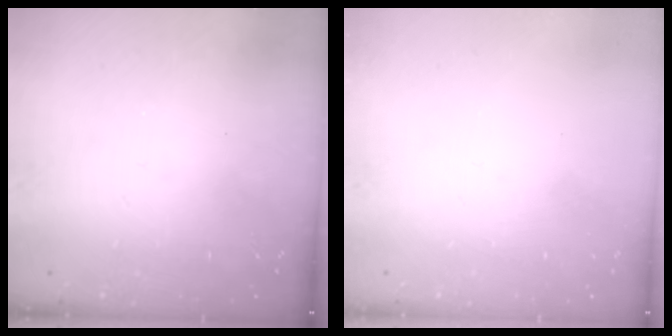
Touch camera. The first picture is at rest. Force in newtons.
{"total": 0.0}